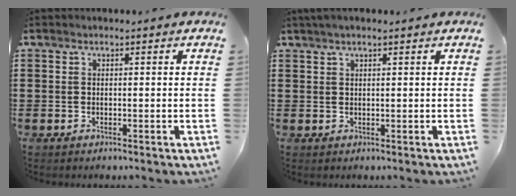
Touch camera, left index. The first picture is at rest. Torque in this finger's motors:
{"motor_torque": [1.58, 0.56, 0.19, 0.06]}